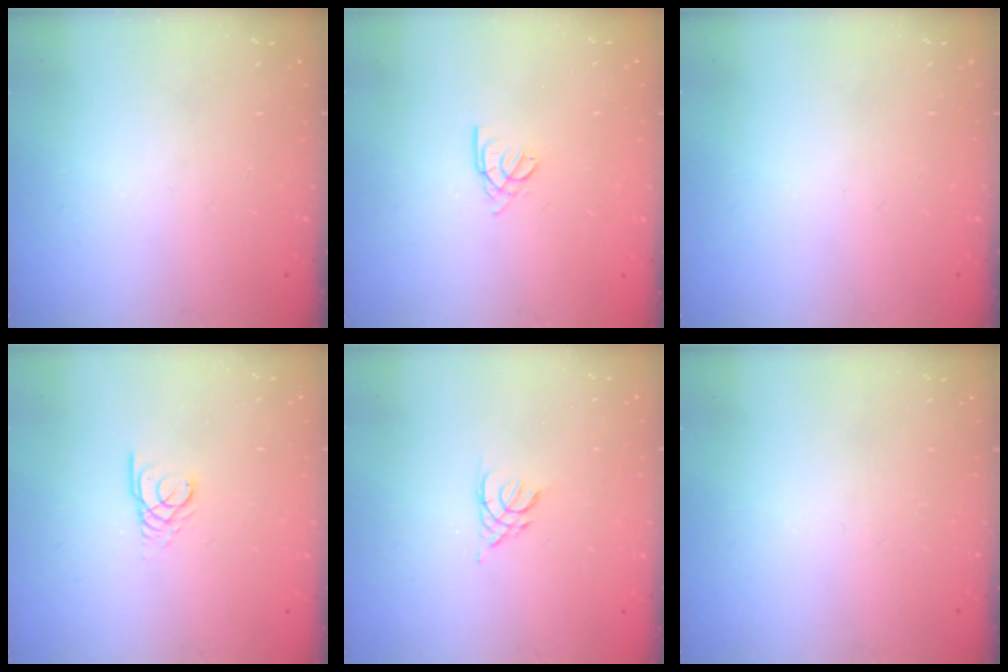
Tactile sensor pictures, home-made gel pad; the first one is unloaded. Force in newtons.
{"total": 2.5, "press": 2.5, "slide": 0.5}
{"total": 0.0}
{"total": 2.6, "press": 2.6, "slide": 0.1}
{"total": 3.6, "press": 3.5, "slide": 0.7}
{"total": 0.0}